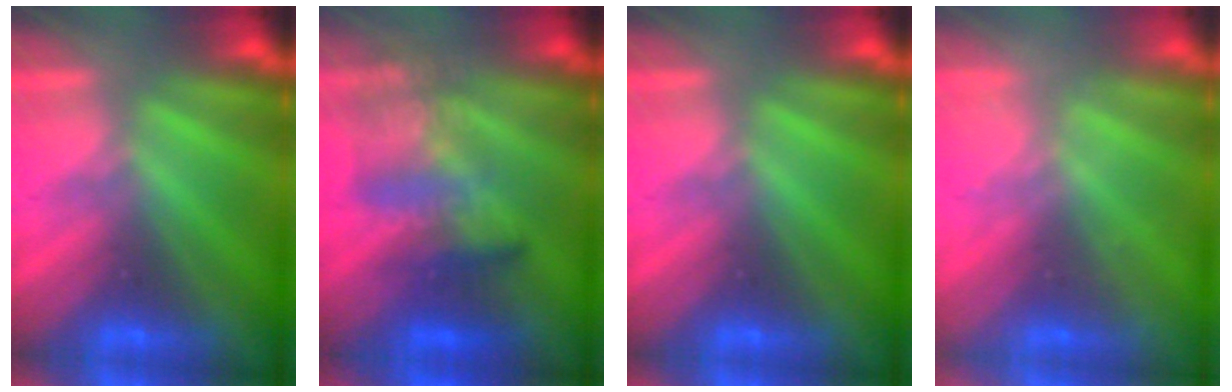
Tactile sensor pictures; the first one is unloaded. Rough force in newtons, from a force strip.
{"total": 3.8}
{"total": 0.0}
{"total": 2.1}